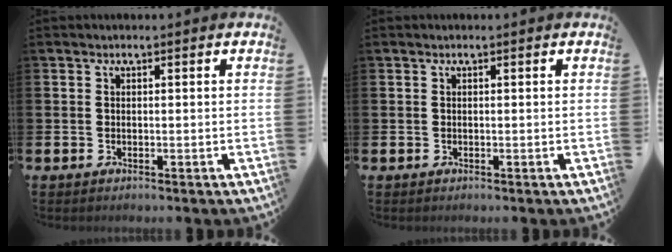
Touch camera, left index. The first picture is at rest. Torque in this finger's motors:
{"motor_torque": [0.00, 0.00, 0.00, 0.00]}